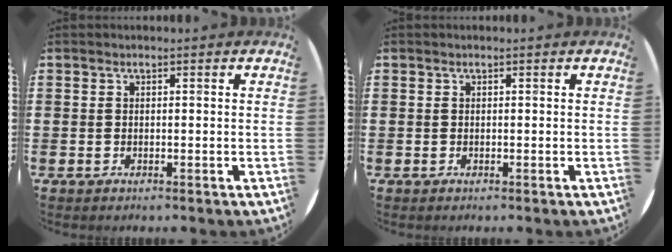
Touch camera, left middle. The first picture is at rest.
{"total": 0.0}